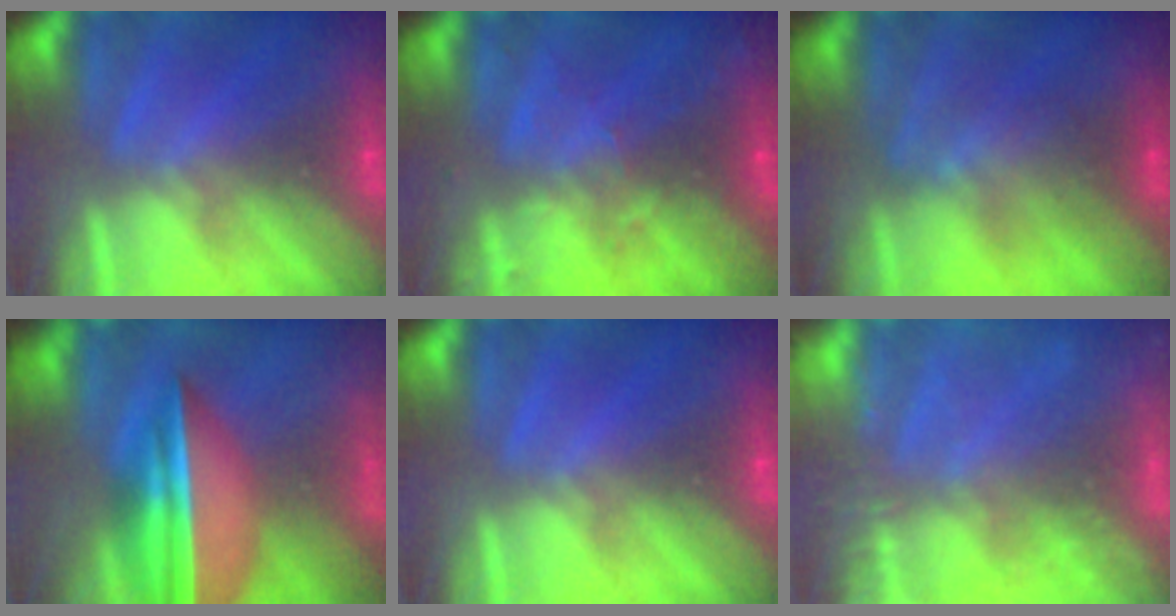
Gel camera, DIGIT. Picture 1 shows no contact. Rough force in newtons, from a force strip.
{"total": 3.0}
{"total": 2.3}
{"total": 7.1}
{"total": 0.0}
{"total": 6.9}